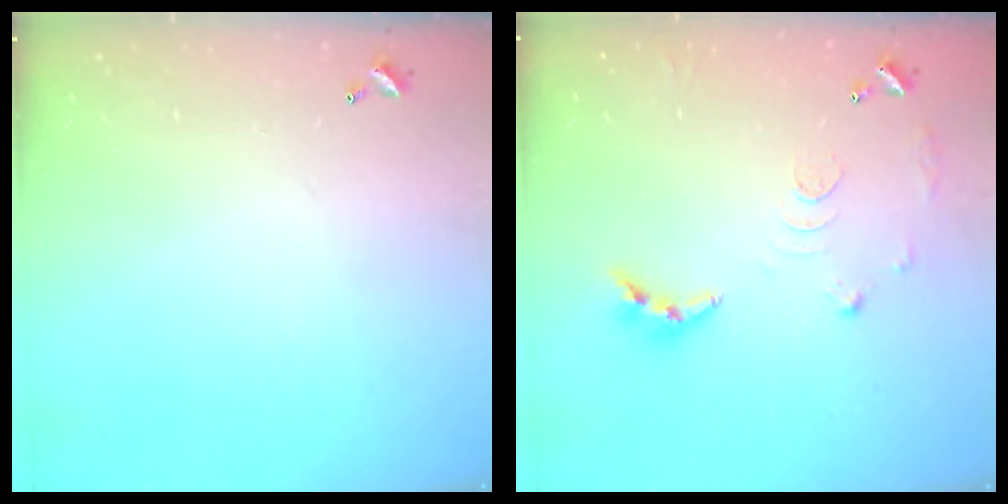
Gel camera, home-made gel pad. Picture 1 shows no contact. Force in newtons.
{"total": 11.1, "press": 11.0, "slide": 1.0}